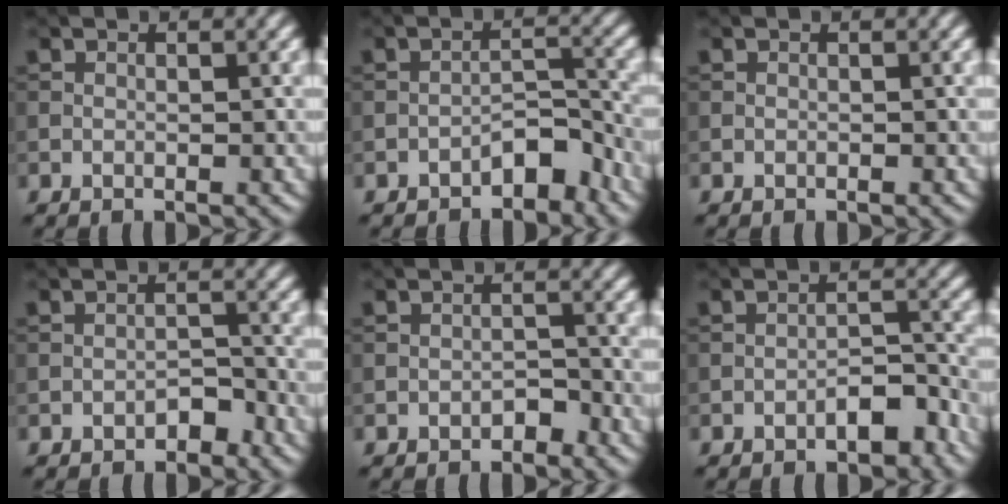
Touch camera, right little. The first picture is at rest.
{"total": 3.0, "force": [-2.2, 1.2, 1.6], "torque": [-0.019, 0.017, -0.037]}
{"total": 0.0}
{"total": 1.6, "force": [-1.2, 0.8, 0.8], "torque": [-0.010, 0.006, -0.021]}
{"total": 1.3, "force": [-1.0, 0.6, 0.6], "torque": [-0.007, 0.004, -0.016]}
{"total": 2.8, "force": [-1.8, 1.0, 1.9], "torque": [-0.024, 0.012, -0.030]}